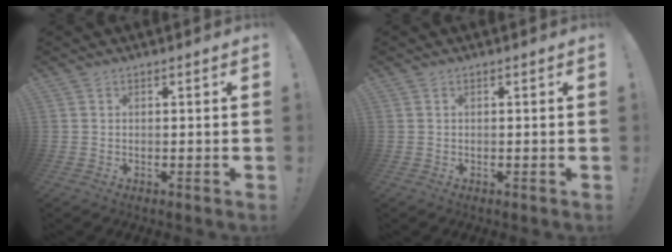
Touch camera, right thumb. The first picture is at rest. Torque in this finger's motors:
{"motor_torque": [0.09, -0.02, -0.17, 0.08, 0.04]}